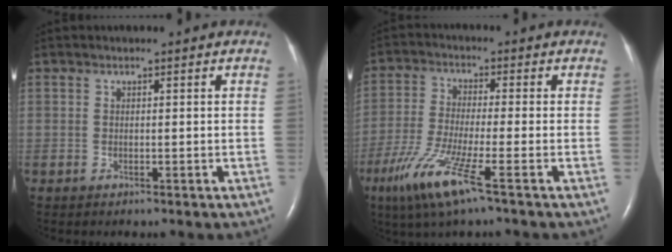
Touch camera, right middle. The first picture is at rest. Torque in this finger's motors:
{"motor_torque": [1.16, -0.98, 0.27, 0.19]}